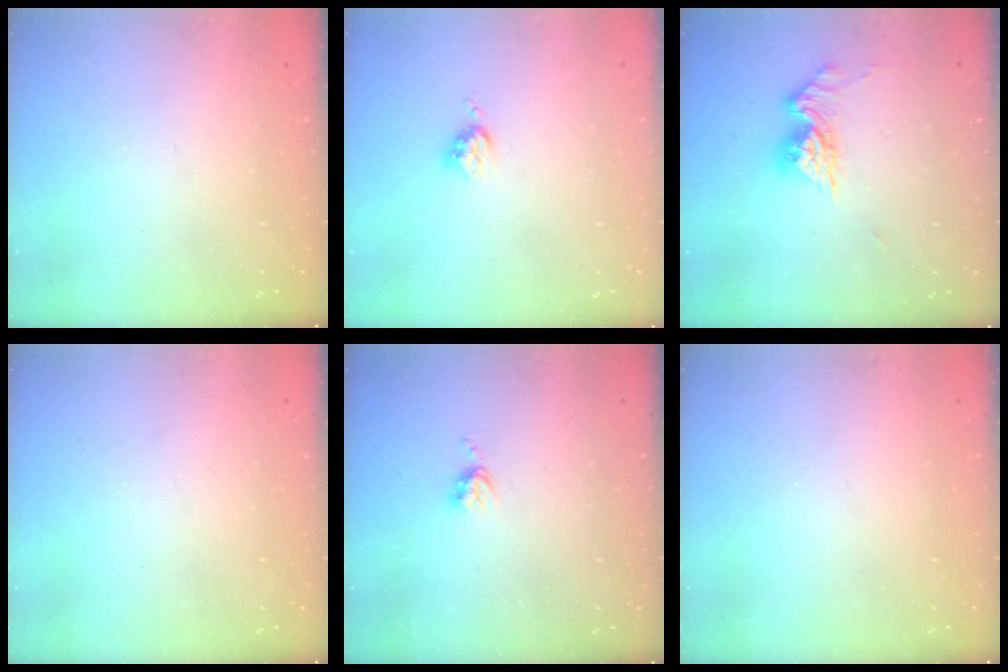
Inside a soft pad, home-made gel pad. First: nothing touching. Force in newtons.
{"total": 3.5, "press": 3.5, "slide": 0.4}
{"total": 10.3, "press": 10.3, "slide": 1.0}
{"total": 0.0}
{"total": 3.8, "press": 3.7, "slide": 0.5}
{"total": 0.0}